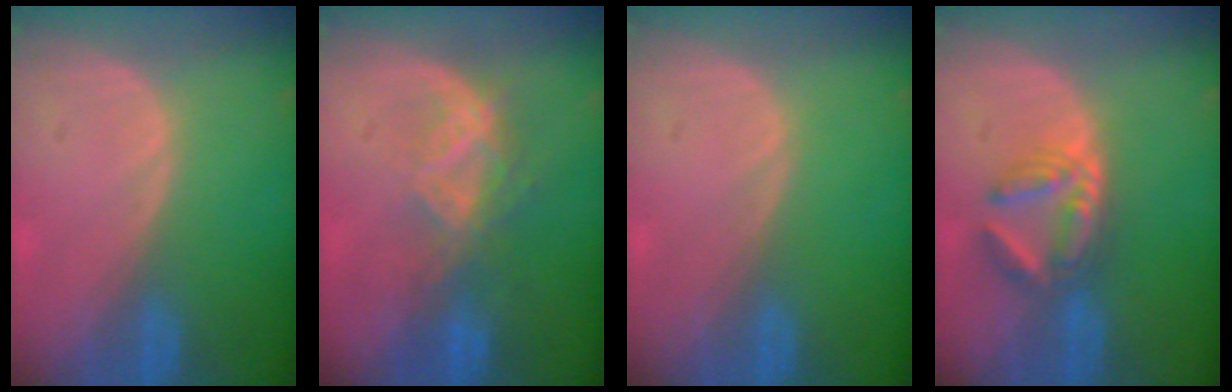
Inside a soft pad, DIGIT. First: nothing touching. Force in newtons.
{"total": 6.7, "press": 5.9, "slide": 3.2}
{"total": 0.0}
{"total": 6.2, "press": 5.6, "slide": 2.6}